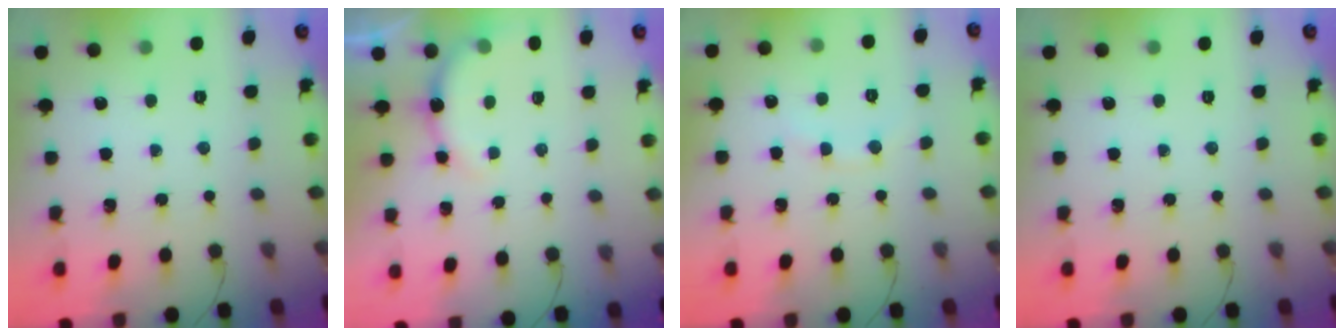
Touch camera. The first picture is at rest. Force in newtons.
{"total": 4.8, "press": 4.8, "slide": 0.8}
{"total": 4.9, "press": 4.8, "slide": 1.0}
{"total": 0.0}